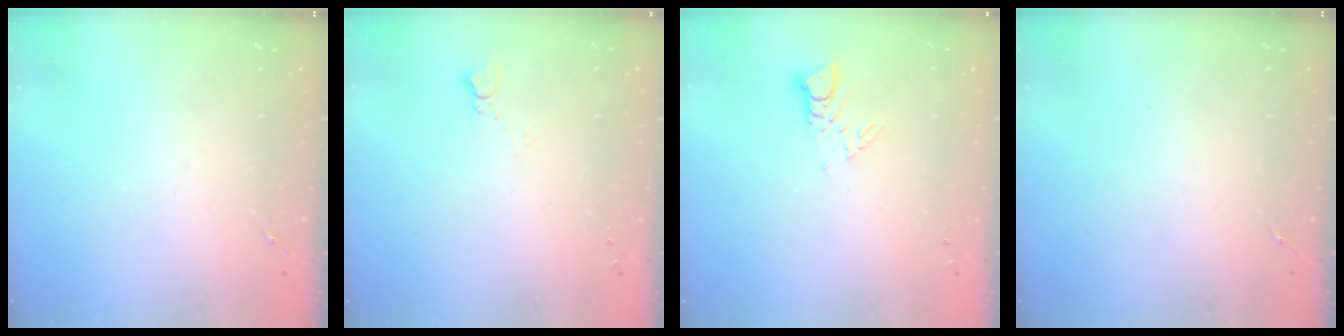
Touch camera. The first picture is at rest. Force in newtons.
{"total": 2.5, "press": 2.5, "slide": 0.2}
{"total": 3.8, "press": 3.8, "slide": 0.2}
{"total": 0.0}